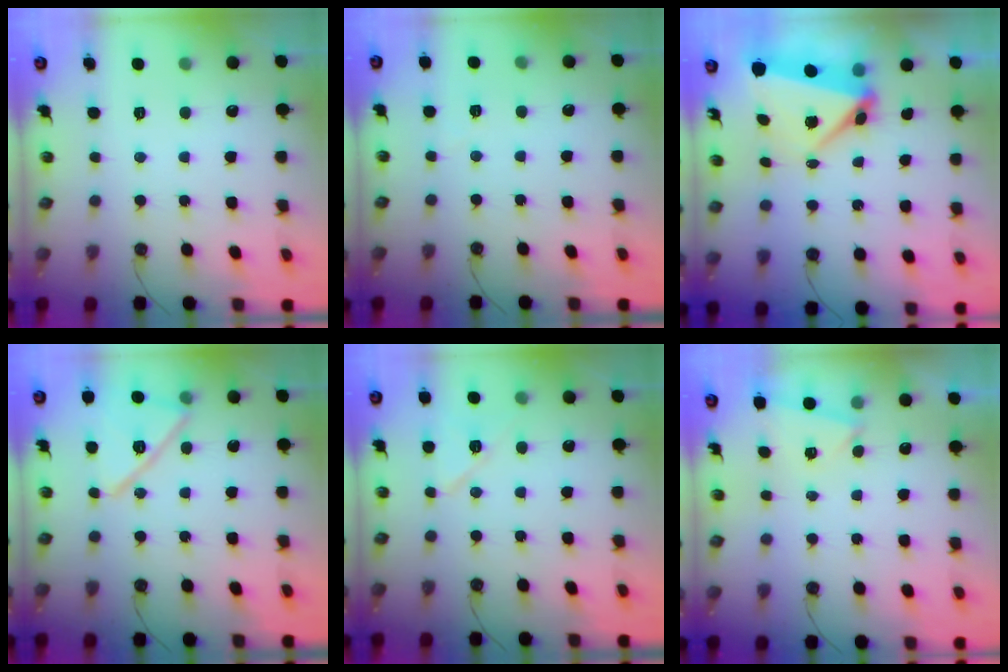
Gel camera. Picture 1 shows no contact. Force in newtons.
{"total": 1.6, "press": 1.4, "slide": 0.6}
{"total": 6.3, "press": 6.3, "slide": 0.8}
{"total": 15.5, "press": 15.4, "slide": 1.1}
{"total": 7.9, "press": 7.9, "slide": 1.0}
{"total": 2.8, "press": 1.5, "slide": 2.3}